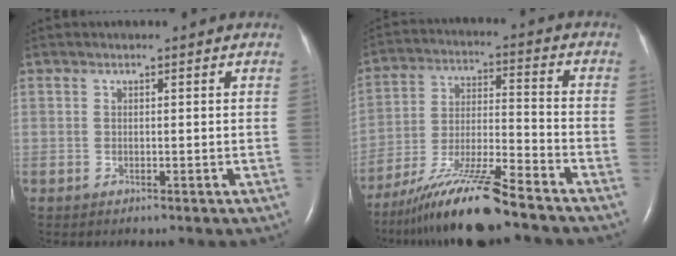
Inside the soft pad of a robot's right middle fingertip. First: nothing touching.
{"total": 14.6, "force": [-11.9, 0.3, 8.5], "torque": [-0.169, -0.018, -0.214]}